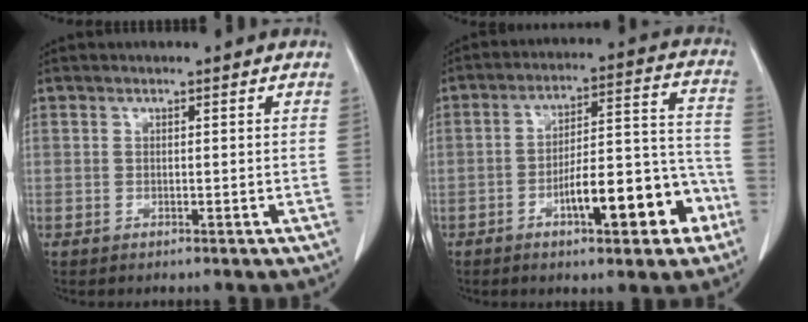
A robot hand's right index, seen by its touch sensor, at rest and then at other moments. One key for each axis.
{"total": 14.6, "fx": -6.3, "fy": 4.1, "fz": 12.5, "tx": -0.180, "ty": 0.038, "tz": -0.087}